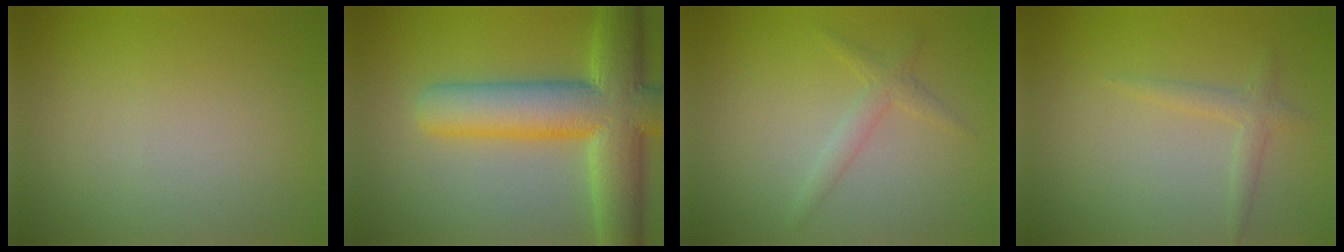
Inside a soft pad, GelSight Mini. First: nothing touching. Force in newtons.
{"total": 10.8, "press": 10.8, "slide": 0.5}
{"total": 1.7, "press": 1.7, "slide": 0.1}
{"total": 0.9, "press": 0.9, "slide": 0.1}